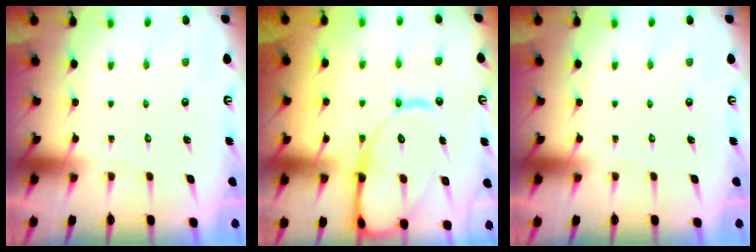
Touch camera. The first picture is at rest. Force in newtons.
{"total": 17.8, "press": 17.7, "slide": 1.7}
{"total": 0.0}